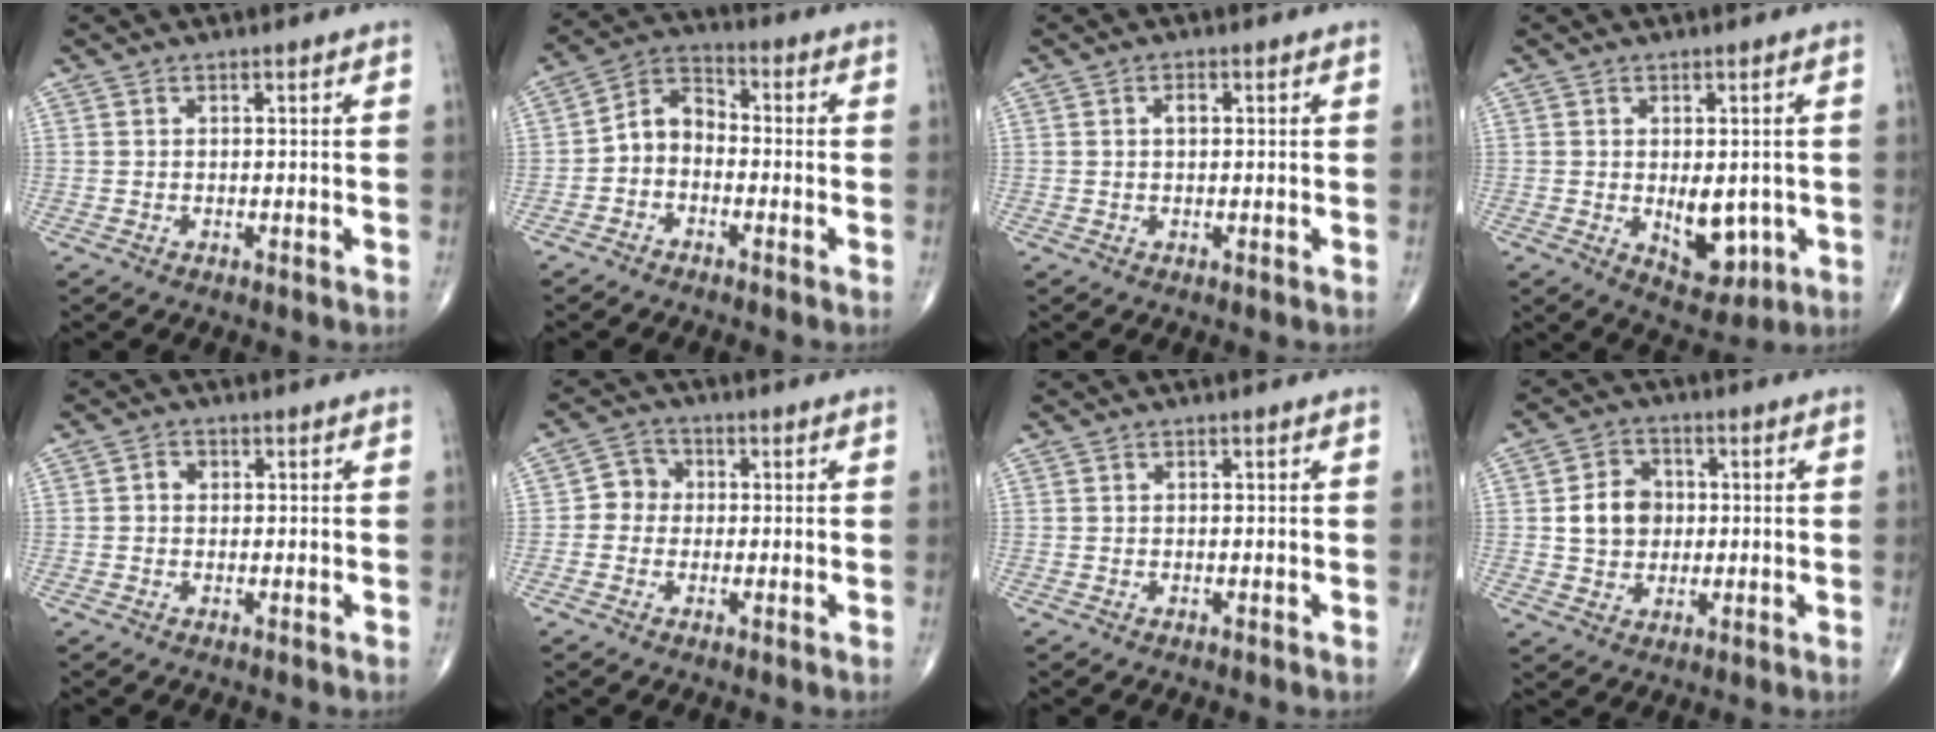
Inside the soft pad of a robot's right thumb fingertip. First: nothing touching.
{"total": 6.4, "force": [-1.7, 4.8, 4.0], "torque": [-0.053, 0.034, -0.050]}
{"total": 1.7, "force": [0.3, 0.9, 1.3], "torque": [-0.022, 0.003, 0.004]}
{"total": 7.5, "force": [-1.0, 4.4, 6.1], "torque": [-0.058, -0.013, 0.001]}
{"total": 1.5, "force": [0.1, 1.3, 0.7], "torque": [-0.004, 0.004, -0.002]}
{"total": 4.2, "force": [-0.3, 3.9, 1.6], "torque": [-0.002, 0.011, -0.017]}
{"total": 0.0}
{"total": 7.8, "force": [0.5, 6.5, 4.3], "torque": [-0.047, 0.005, 0.005]}